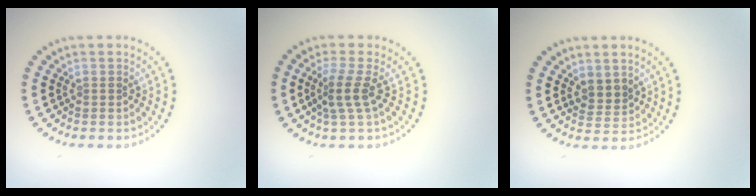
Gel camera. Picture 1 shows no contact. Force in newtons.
{"total": 2.4, "press": 1.7, "slide": 1.6}
{"total": 1.9, "press": 1.4, "slide": 1.3}